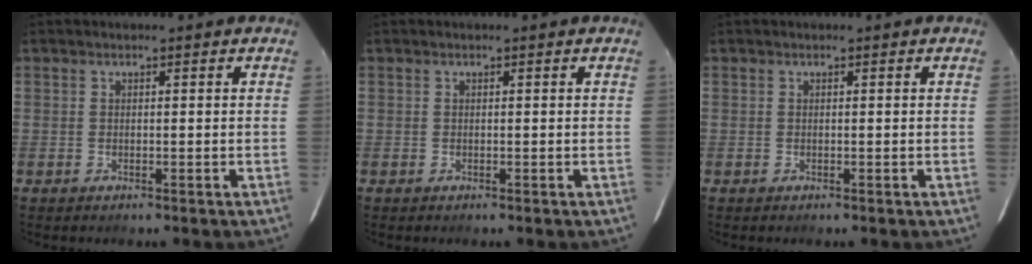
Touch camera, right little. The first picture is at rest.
{"total": 0.0}
{"total": 0.0}